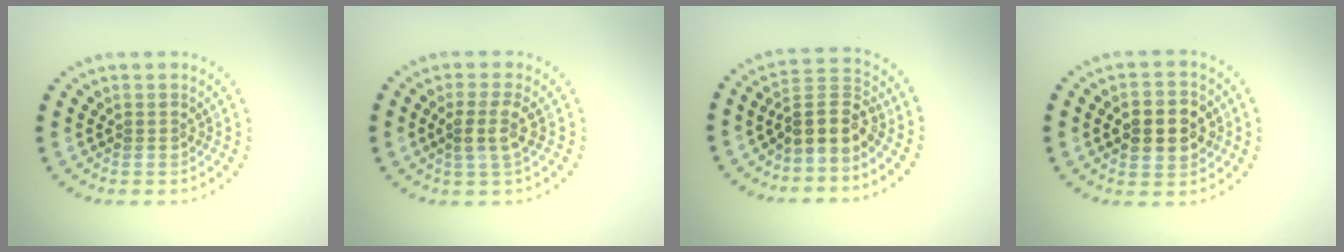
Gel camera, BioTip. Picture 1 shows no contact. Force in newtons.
{"total": 2.2, "press": 2.0, "slide": 1.0}
{"total": 3.9, "press": 3.4, "slide": 1.9}
{"total": 5.0, "press": 5.0, "slide": 0.2}